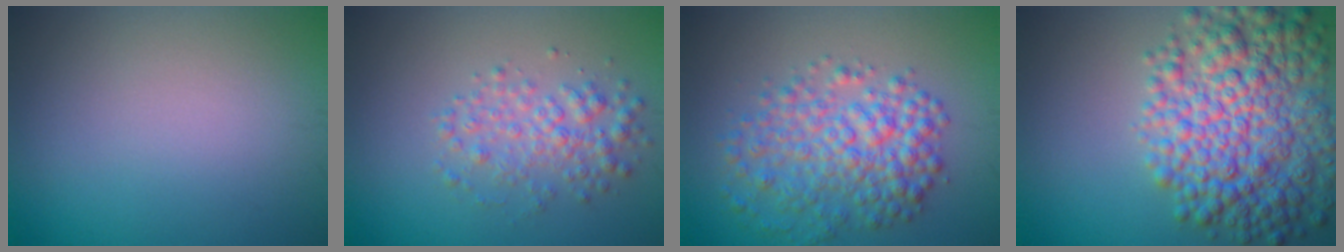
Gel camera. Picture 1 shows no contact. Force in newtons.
{"total": 3.0, "press": 3.0, "slide": 0.0}
{"total": 5.8, "press": 5.8, "slide": 0.1}
{"total": 10.0, "press": 10.0, "slide": 0.3}